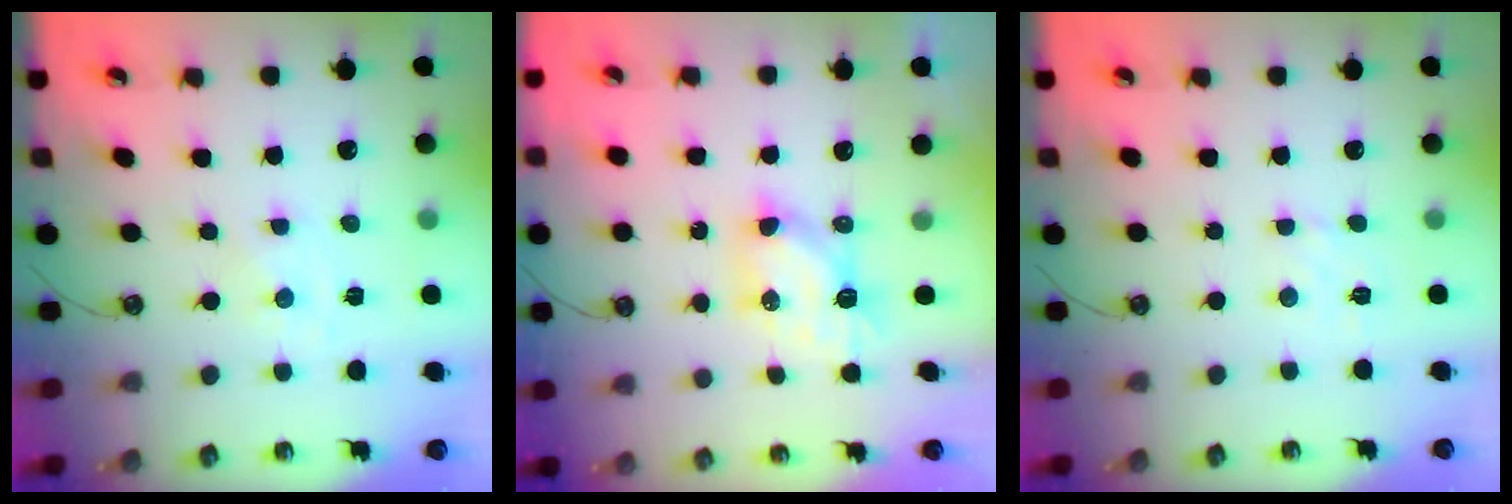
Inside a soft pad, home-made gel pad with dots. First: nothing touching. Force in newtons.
{"total": 6.1, "press": 6.1, "slide": 0.1}
{"total": 2.1, "press": 2.1, "slide": 0.5}